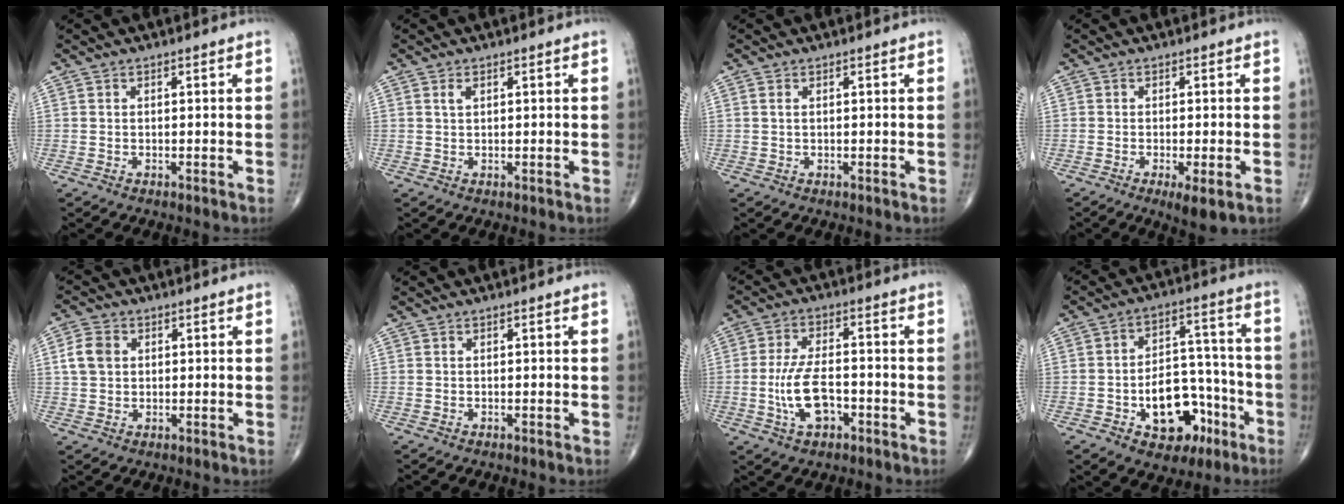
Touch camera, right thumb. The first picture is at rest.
{"total": 1.1, "force": [0.5, 0.6, 0.8], "torque": [-0.015, 0.004, 0.010]}
{"total": 0.9, "force": [0.3, 0.5, 0.7], "torque": [-0.019, 0.006, 0.008]}
{"total": 4.2, "force": [-1.6, 0.9, 3.8], "torque": [-0.064, -0.012, -0.027]}
{"total": 5.1, "force": [1.1, 4.0, 3.0], "torque": [-0.053, 0.004, 0.018]}
{"total": 0.0}
{"total": 8.8, "force": [-2.5, 4.3, 7.2], "torque": [-0.143, 0.017, -0.045]}
{"total": 15.0, "force": [-6.1, 9.6, 9.8], "torque": [-0.098, 0.058, -0.080]}